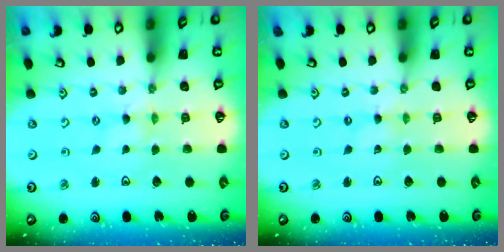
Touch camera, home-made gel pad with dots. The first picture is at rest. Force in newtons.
{"total": 0.0}